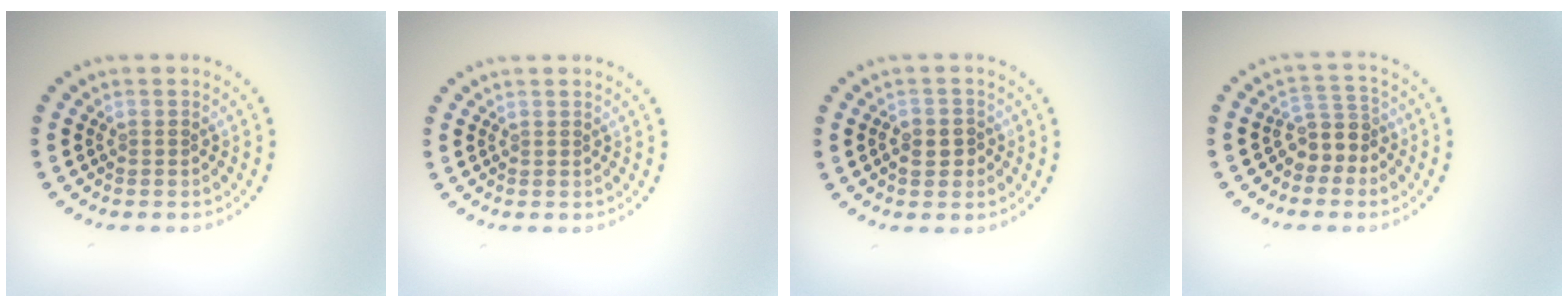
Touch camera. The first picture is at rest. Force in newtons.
{"total": 0.0}
{"total": 1.7, "press": 1.6, "slide": 0.4}
{"total": 2.8, "press": 2.3, "slide": 1.6}